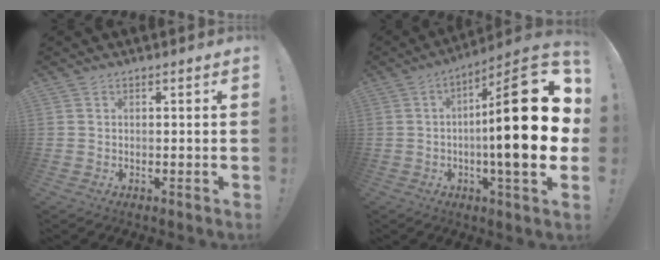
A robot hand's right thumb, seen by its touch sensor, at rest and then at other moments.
{"total": 27.3, "force": [0.0, 5.7, 26.7], "torque": [-0.406, 0.001, -0.008]}